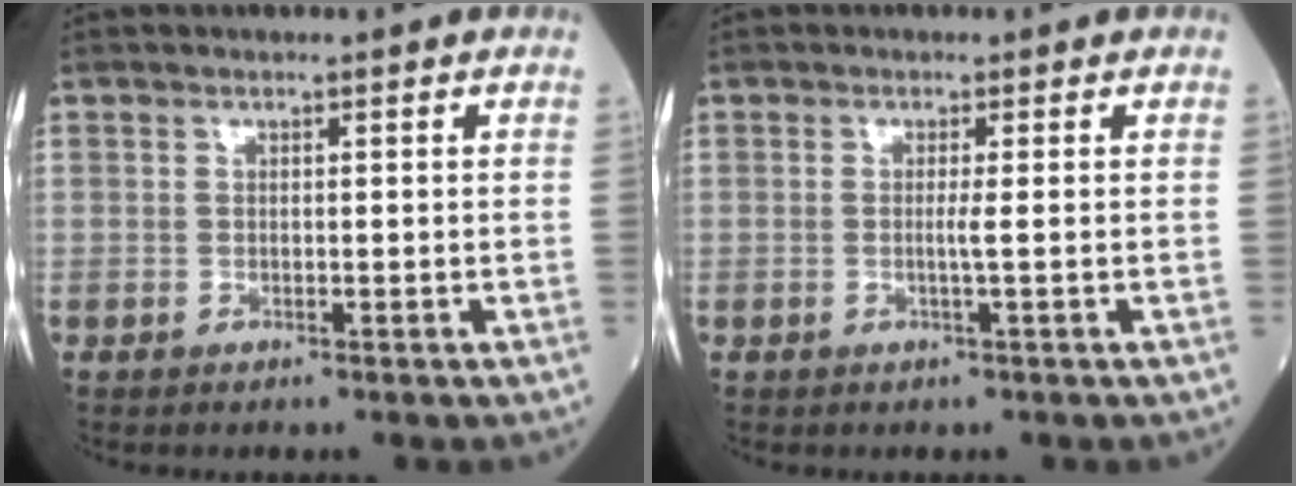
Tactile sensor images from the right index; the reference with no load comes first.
{"total": 1.4, "force": [-0.2, -0.5, 1.3], "torque": [-0.022, -0.001, -0.007]}